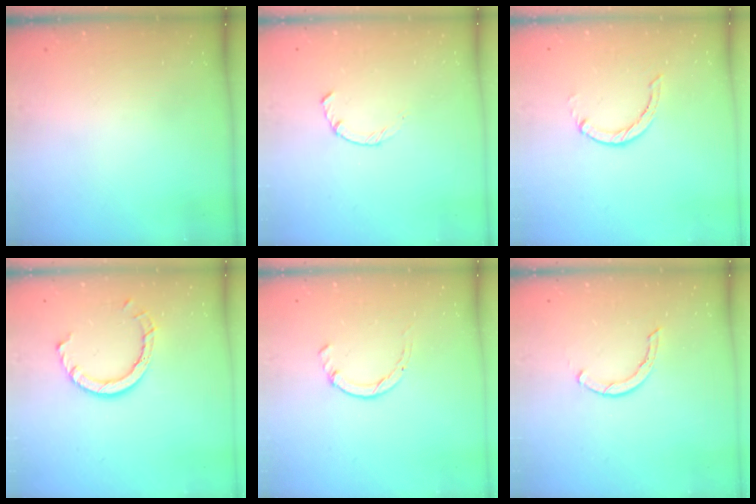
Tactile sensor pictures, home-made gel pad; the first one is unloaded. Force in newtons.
{"total": 2.4, "press": 2.3, "slide": 0.4}
{"total": 0.6, "press": 0.6, "slide": 0.2}
{"total": 7.9, "press": 7.9, "slide": 0.5}
{"total": 1.7, "press": 1.7, "slide": 0.3}
{"total": 1.7, "press": 1.6, "slide": 0.3}